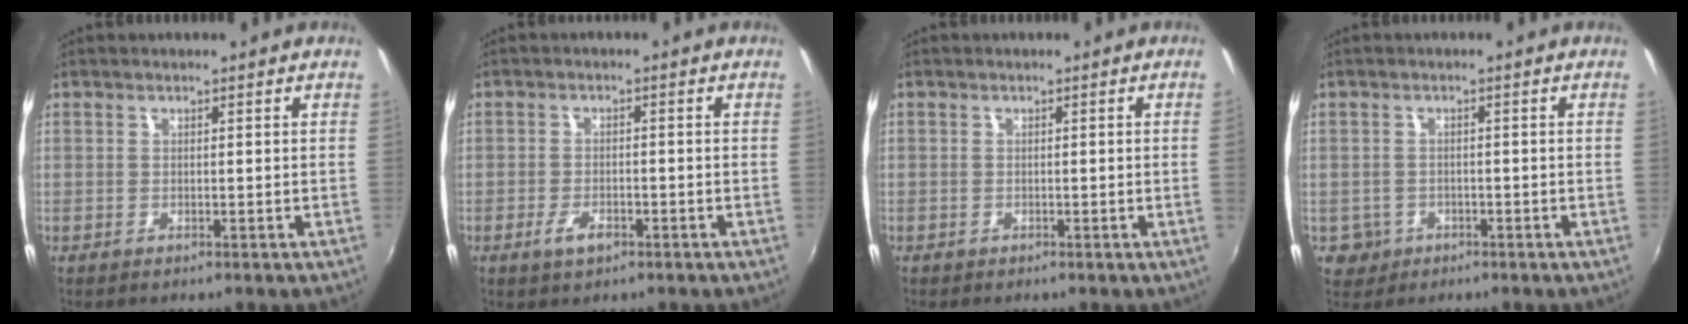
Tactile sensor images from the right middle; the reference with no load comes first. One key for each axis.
{"total": 3.5, "fx": -2.0, "fy": 1.6, "fz": 2.3, "tx": -0.052, "ty": -0.006, "tz": -0.038}
{"total": 0.7, "fx": -0.2, "fy": -0.4, "fz": 0.5, "tx": -0.007, "ty": -0.002, "tz": -0.004}
{"total": 3.8, "fx": -1.4, "fy": 3.5, "fz": 0.7, "tx": -0.025, "ty": 0.001, "tz": -0.019}